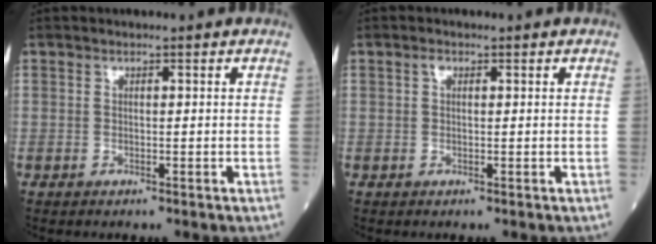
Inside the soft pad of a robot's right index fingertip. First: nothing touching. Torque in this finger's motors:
{"motor_torque": [0.19, 0.07, 0.09, 0.02]}